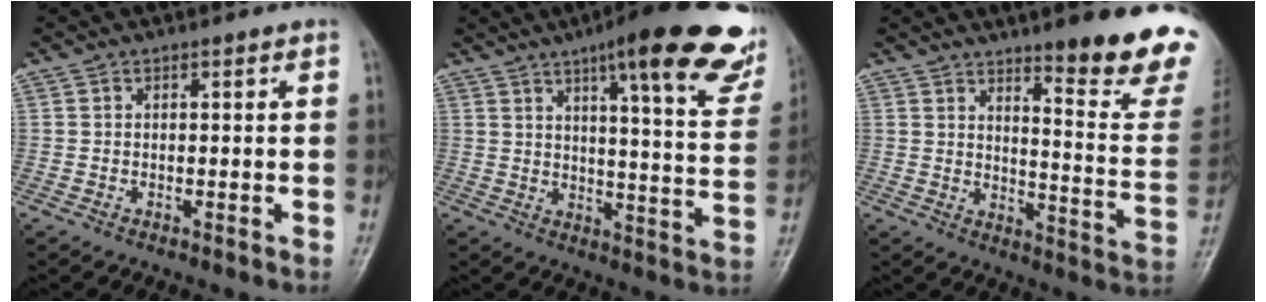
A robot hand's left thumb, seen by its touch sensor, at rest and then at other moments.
{"total": 24.2, "force": [15.0, 5.2, 18.2], "torque": [-0.212, -0.048, 0.188]}
{"total": 17.3, "force": [12.4, 2.9, 11.7], "torque": [-0.112, -0.096, 0.163]}